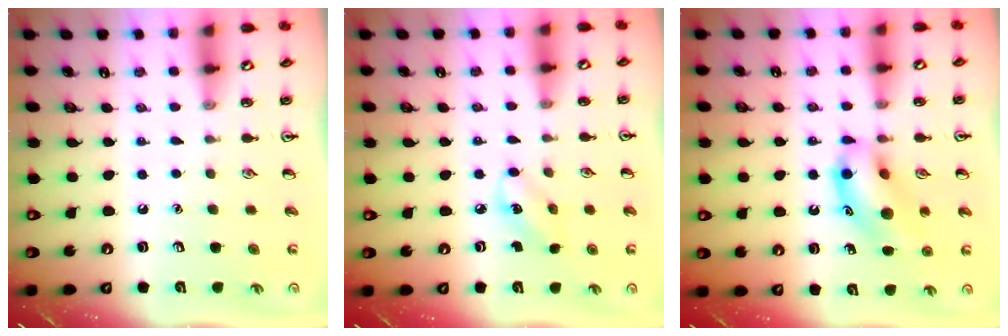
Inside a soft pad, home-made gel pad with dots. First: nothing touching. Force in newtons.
{"total": 4.2, "press": 4.1, "slide": 1.1}
{"total": 13.6, "press": 13.3, "slide": 2.4}